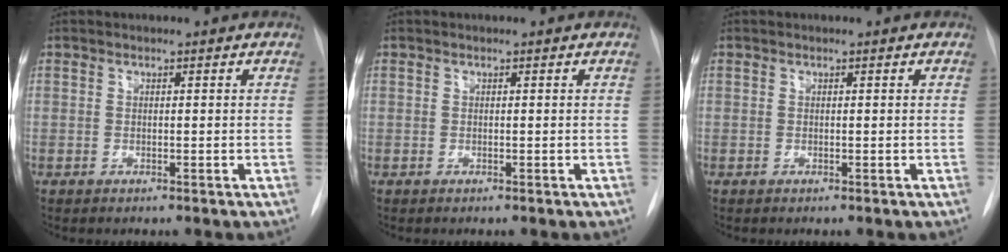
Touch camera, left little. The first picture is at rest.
{"total": 0.0}
{"total": 0.0}